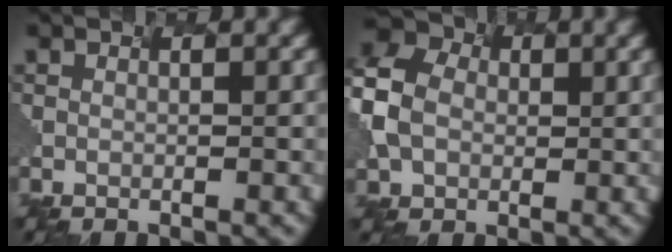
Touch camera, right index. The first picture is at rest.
{"total": 5.8, "force": [-0.5, 4.7, 3.3], "torque": [-0.123, 0.010, 0.001]}